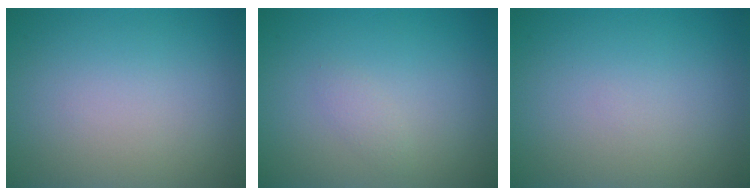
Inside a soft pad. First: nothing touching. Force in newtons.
{"total": 0.8, "press": 0.8, "slide": 0.1}
{"total": 0.0}